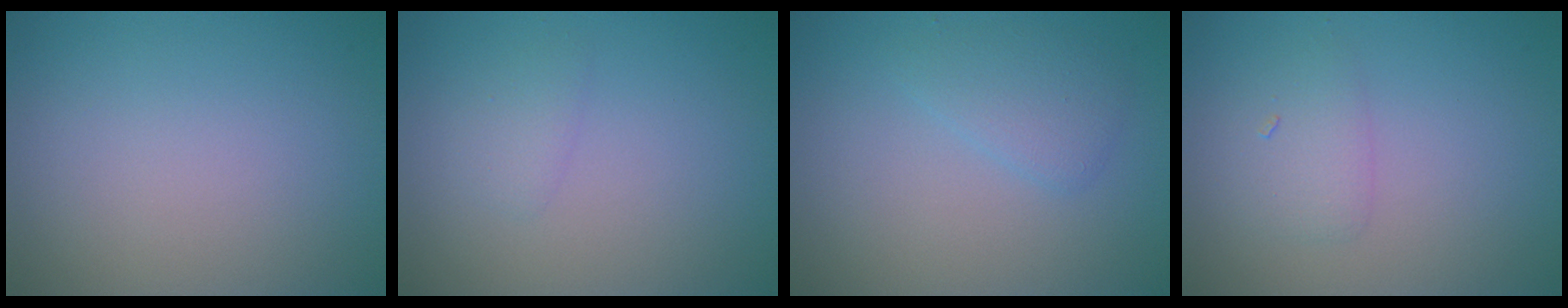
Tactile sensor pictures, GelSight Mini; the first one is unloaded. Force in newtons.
{"total": 1.0, "press": 1.0, "slide": 0.1}
{"total": 1.9, "press": 1.9, "slide": 0.1}
{"total": 1.7, "press": 1.7, "slide": 0.1}